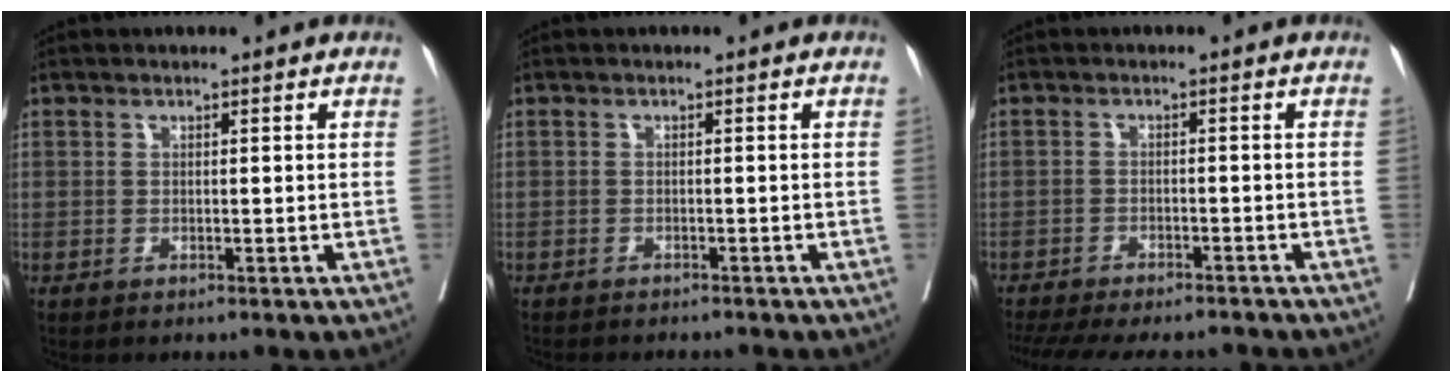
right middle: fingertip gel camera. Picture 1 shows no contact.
{"total": 5.4, "force": [-4.9, 1.2, 1.8], "torque": [-0.018, -0.004, -0.065]}
{"total": 16.0, "force": [-14.0, 4.1, 6.5], "torque": [-0.156, -0.019, -0.192]}